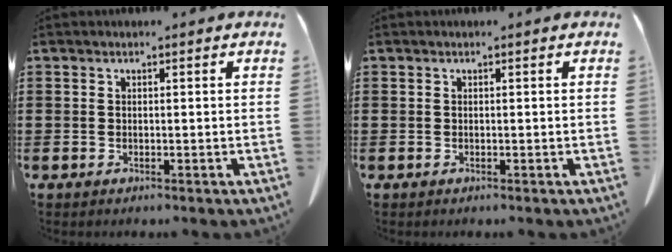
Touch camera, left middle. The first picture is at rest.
{"total": 0.0}